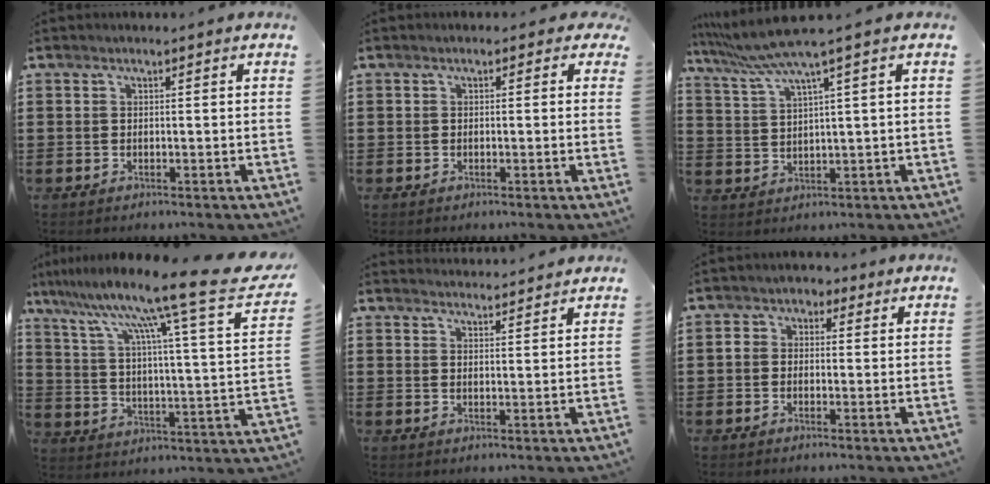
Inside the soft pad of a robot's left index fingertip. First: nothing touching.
{"total": 1.2, "force": [-0.2, 1.1, 0.5], "torque": [-0.013, 0.006, -0.006]}
{"total": 5.7, "force": [3.8, -0.6, 4.2], "torque": [-0.104, -0.021, 0.063]}
{"total": 12.1, "force": [9.7, -0.7, 7.2], "torque": [-0.159, -0.077, 0.146]}
{"total": 2.6, "force": [2.6, 0.0, -0.2], "torque": [-0.004, -0.009, 0.049]}
{"total": 2.2, "force": [0.1, 1.9, 1.1], "torque": [-0.029, 0.012, -0.002]}